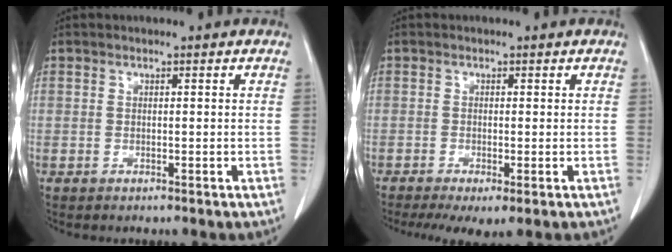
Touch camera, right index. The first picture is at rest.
{"total": 5.1, "force": [-3.0, 1.3, 3.9], "torque": [-0.065, -0.018, -0.049]}